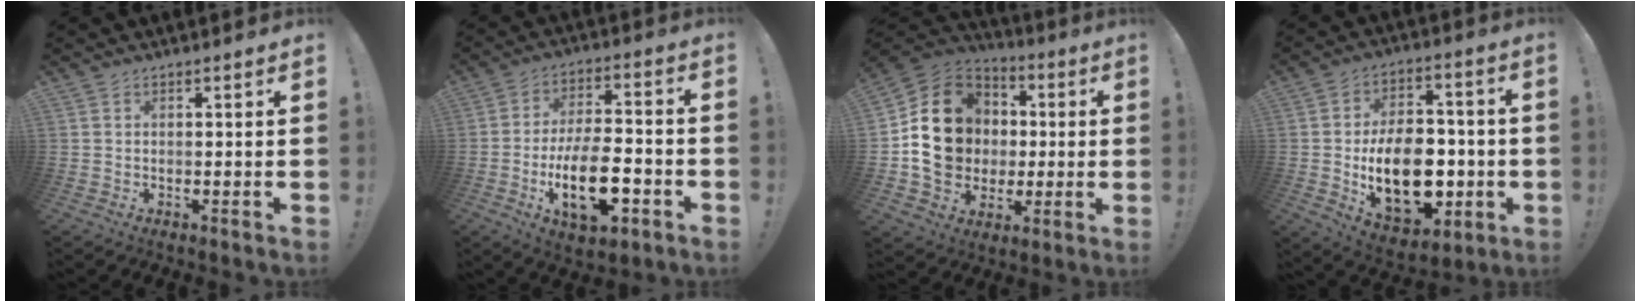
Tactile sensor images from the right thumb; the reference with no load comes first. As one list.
[{"total": 18.2, "force": [-6.3, 8.4, 14.9], "torque": [-0.253, 0.019, -0.102]}, {"total": 18.5, "force": [0.2, 16.2, 9.0], "torque": [-0.126, 0.019, 0.031]}, {"total": 20.9, "force": [-3.2, 13.7, 15.5], "torque": [-0.252, 0.007, -0.039]}]